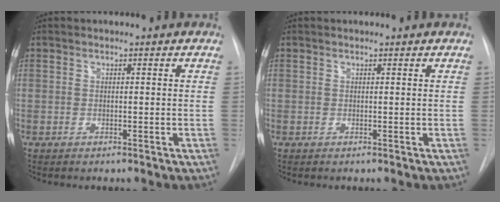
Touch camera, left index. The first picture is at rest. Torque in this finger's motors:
{"motor_torque": [0.16, 0.00, -0.08, -0.01]}